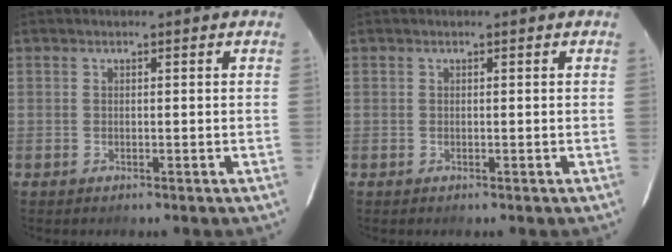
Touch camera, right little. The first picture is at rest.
{"total": 0.0}